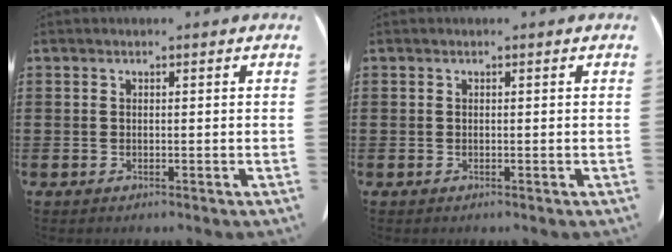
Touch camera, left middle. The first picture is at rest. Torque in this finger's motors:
{"motor_torque": [0.00, 0.00, 0.00, 0.01]}